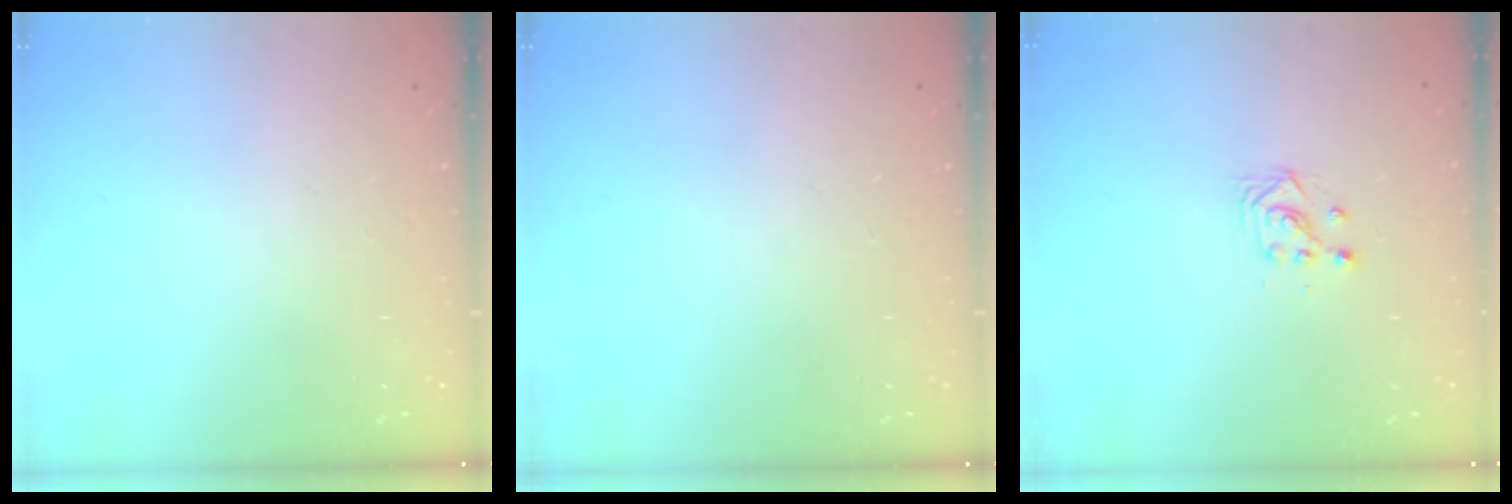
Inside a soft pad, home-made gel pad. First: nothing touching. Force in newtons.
{"total": 0.0}
{"total": 3.0, "press": 3.0, "slide": 0.1}